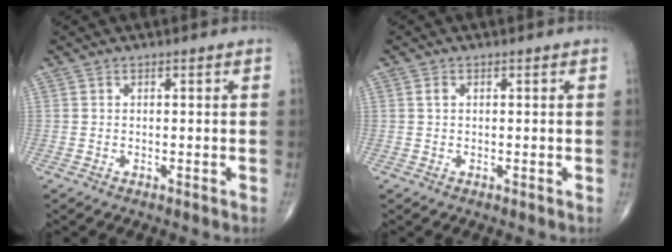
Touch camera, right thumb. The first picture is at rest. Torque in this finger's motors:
{"motor_torque": [-0.26, 0.09, 0.20, 0.05, 0.00]}